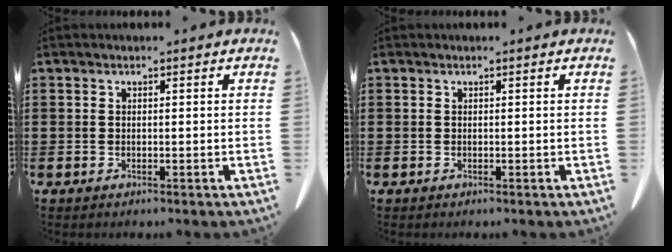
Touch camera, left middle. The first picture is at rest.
{"total": 0.0}